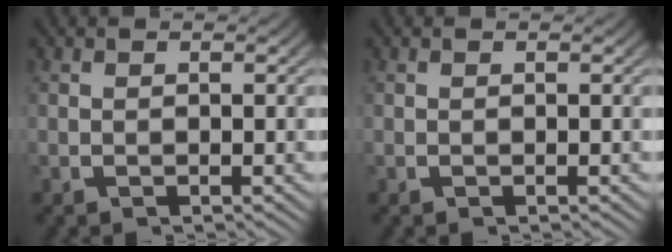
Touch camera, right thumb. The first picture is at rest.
{"total": 0.0}